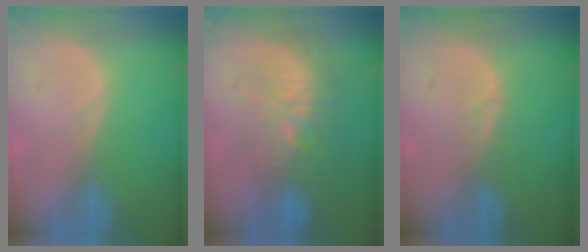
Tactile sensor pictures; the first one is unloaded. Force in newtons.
{"total": 9.7, "press": 9.1, "slide": 3.6}
{"total": 1.7, "press": 1.7, "slide": 0.1}